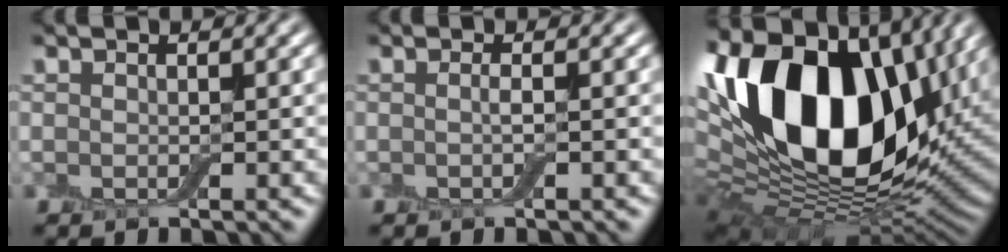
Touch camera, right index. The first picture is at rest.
{"total": 0.7, "force": [-0.1, 0.2, 0.7], "torque": [-0.010, -0.001, -0.003]}
{"total": 21.1, "force": [6.8, 12.7, 15.4], "torque": [-0.298, 0.028, 0.111]}